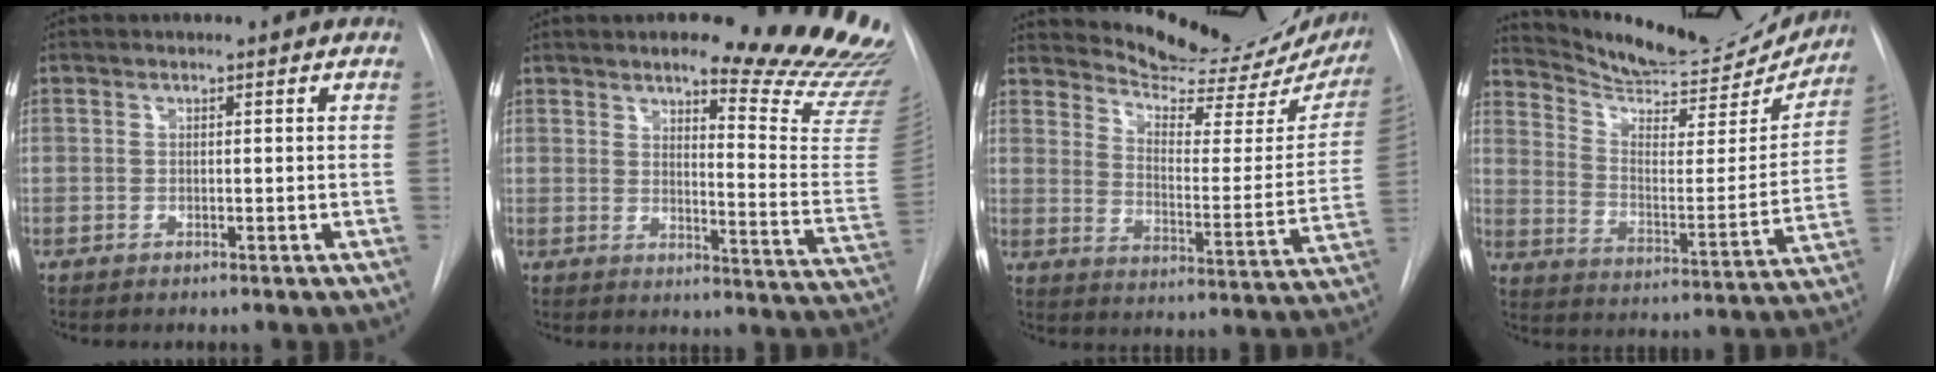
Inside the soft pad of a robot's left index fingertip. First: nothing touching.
{"total": 18.7, "force": [16.4, 1.5, 8.9], "torque": [-0.097, -0.116, 0.180]}
{"total": 21.8, "force": [20.6, 3.7, 6.4], "torque": [-0.086, -0.080, 0.258]}
{"total": 21.6, "force": [20.5, 3.9, 5.8], "torque": [-0.093, -0.050, 0.287]}